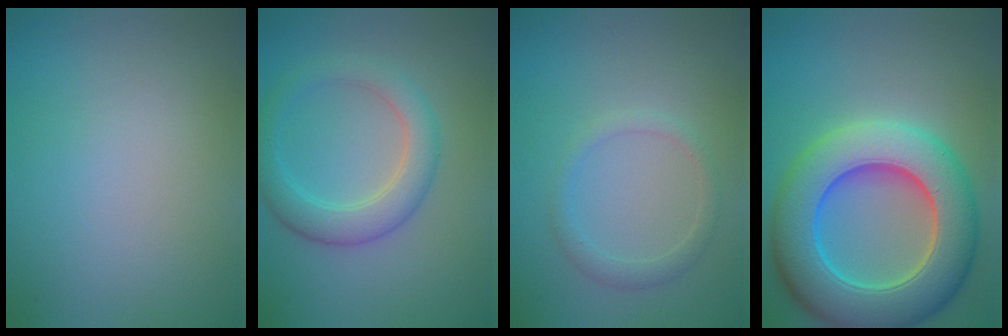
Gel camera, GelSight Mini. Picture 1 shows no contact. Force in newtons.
{"total": 4.1, "press": 4.1, "slide": 0.3}
{"total": 1.7, "press": 1.7, "slide": 0.1}
{"total": 11.5, "press": 11.5, "slide": 0.9}